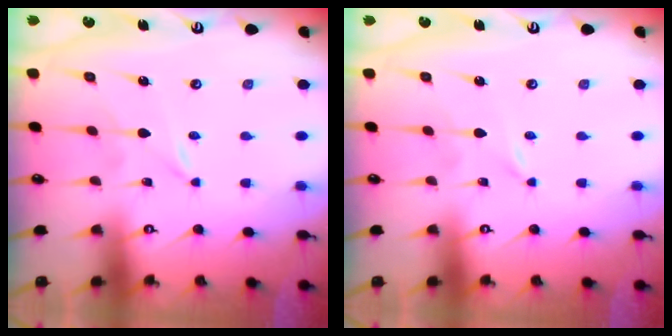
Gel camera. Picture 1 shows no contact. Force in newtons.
{"total": 0.0}